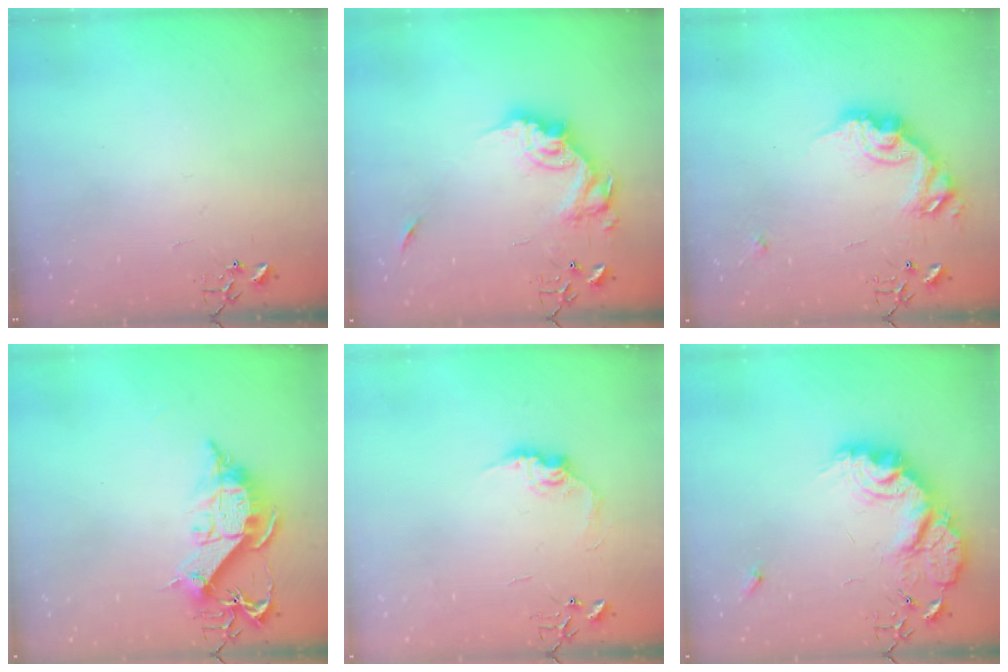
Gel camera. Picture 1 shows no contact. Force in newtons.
{"total": 17.5, "press": 17.4, "slide": 1.9}
{"total": 16.0, "press": 16.0, "slide": 0.3}
{"total": 13.0, "press": 12.9, "slide": 1.5}
{"total": 10.1, "press": 10.0, "slide": 0.5}
{"total": 19.6, "press": 19.6, "slide": 1.3}